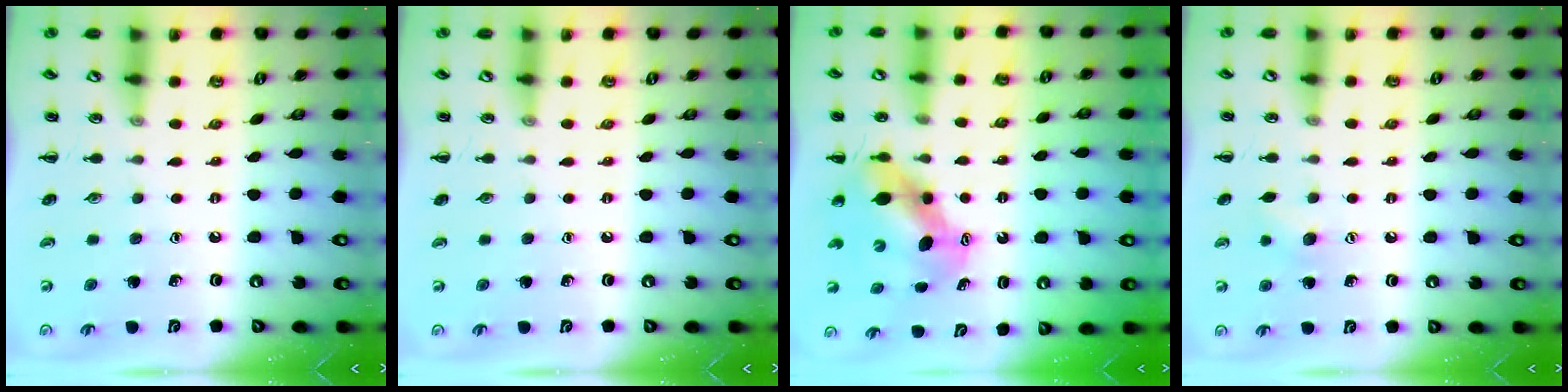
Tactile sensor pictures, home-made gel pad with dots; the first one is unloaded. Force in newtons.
{"total": 0.0}
{"total": 6.4, "press": 6.3, "slide": 1.5}
{"total": 7.2, "press": 7.0, "slide": 1.8}